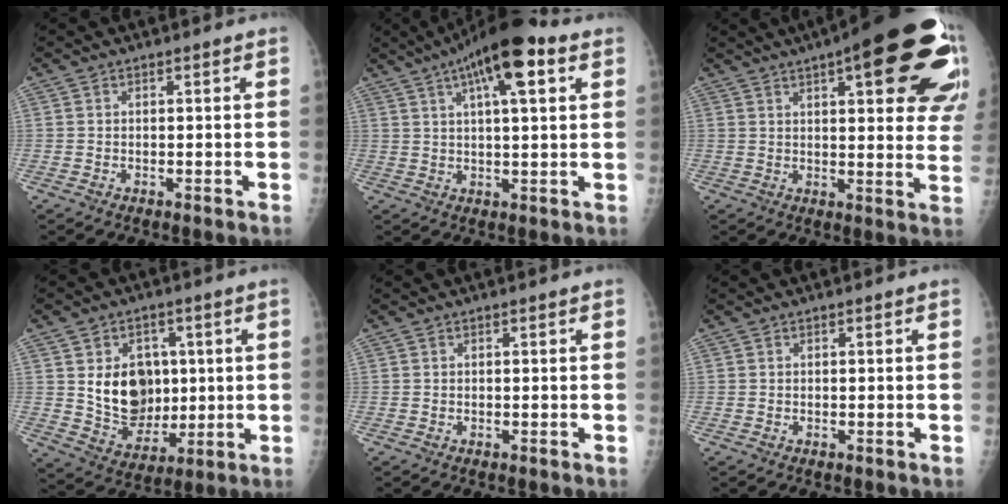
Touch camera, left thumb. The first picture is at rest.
{"total": 13.4, "force": [6.4, 3.8, 11.2], "torque": [-0.164, 0.007, 0.094]}
{"total": 27.6, "force": [12.6, 8.3, 23.0], "torque": [-0.212, 0.001, 0.160]}
{"total": 12.7, "force": [1.7, 10.0, 7.7], "torque": [-0.074, -0.014, 0.045]}
{"total": 0.0}
{"total": 0.0}